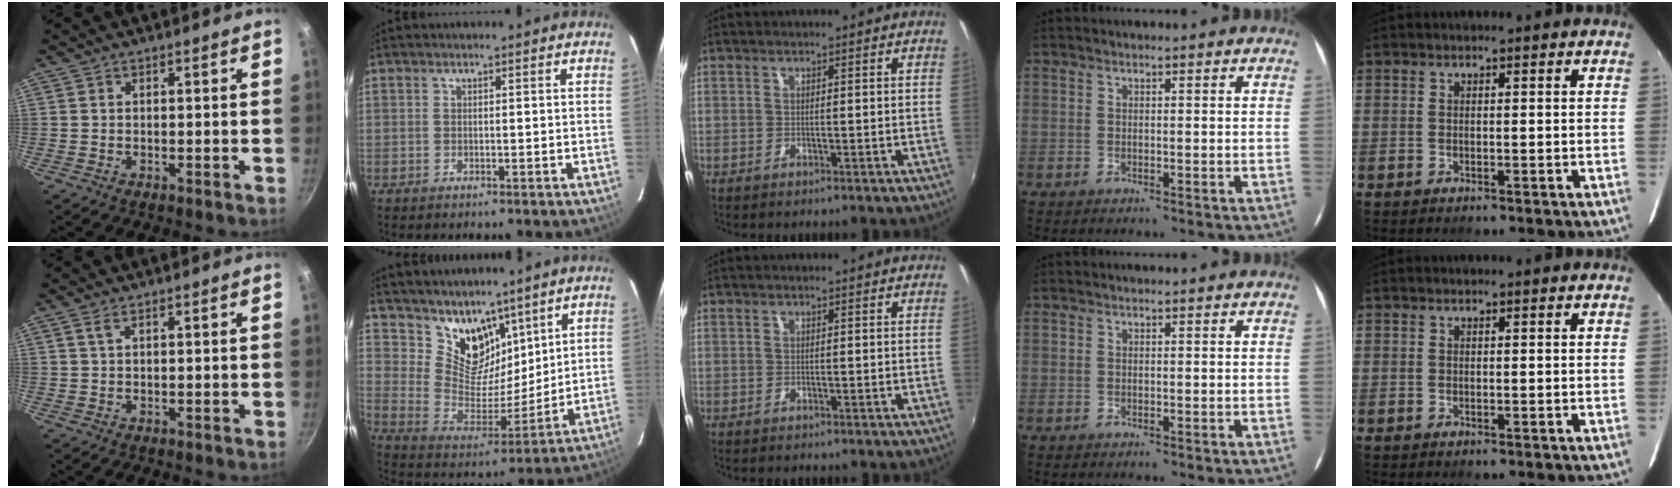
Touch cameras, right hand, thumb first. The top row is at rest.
{"thumb": {"total": 1.2, "force": [0.6, 0.4, 0.9], "torque": [-0.019, 0.001, 0.014]}, "index": {"total": 11.9, "force": [8.6, 7.1, 4.4], "torque": [-0.080, -0.003, 0.172]}, "middle": {"total": 0.8, "force": [-0.6, 0.1, 0.5], "torque": [-0.006, 0.004, -0.006]}}